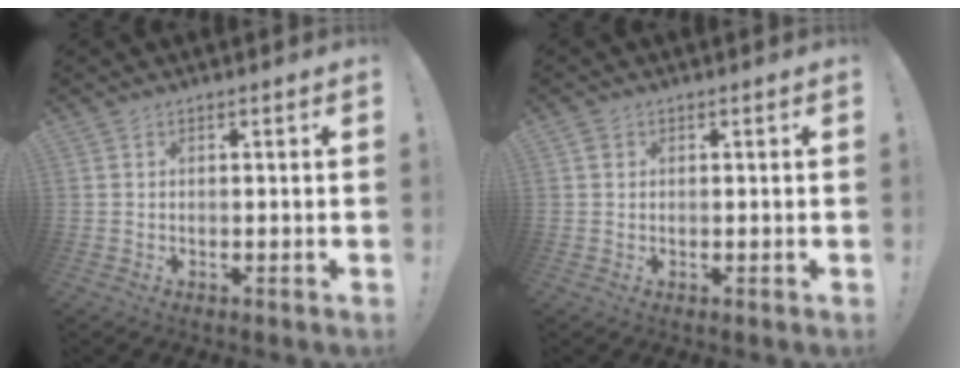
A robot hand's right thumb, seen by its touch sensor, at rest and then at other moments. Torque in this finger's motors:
{"motor_torque": [-0.35, -0.17, 0.19, -0.02, -0.02]}